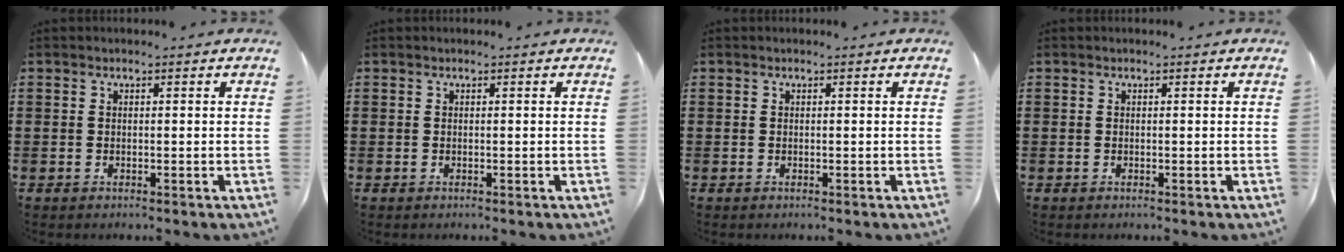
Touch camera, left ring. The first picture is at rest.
{"total": 0.0}
{"total": 0.0}
{"total": 0.0}